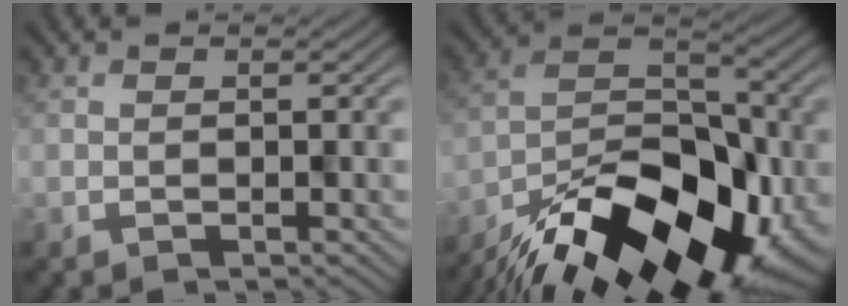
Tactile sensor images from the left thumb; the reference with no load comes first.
{"total": 18.2, "force": [-11.8, 9.0, 10.7], "torque": [-0.179, -0.043, -0.174]}